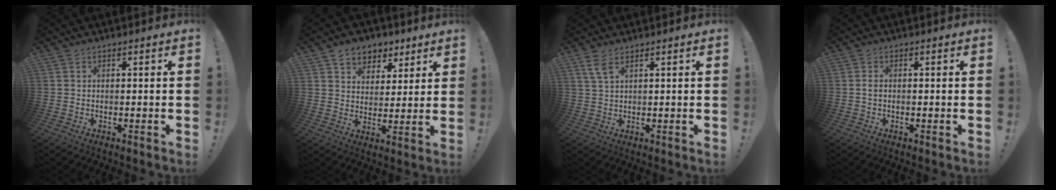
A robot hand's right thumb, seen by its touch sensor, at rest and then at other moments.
{"total": 7.9, "force": [5.1, 5.7, 1.9], "torque": [-0.019, -0.035, 0.099]}
{"total": 4.0, "force": [2.5, 0.9, 3.0], "torque": [-0.063, -0.006, 0.046]}
{"total": 0.8, "force": [0.0, 0.4, 0.7], "torque": [-0.013, 0.003, -0.001]}